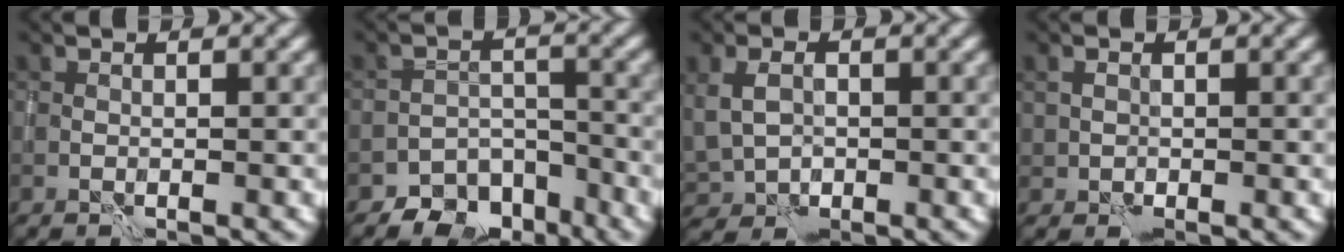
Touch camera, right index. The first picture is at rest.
{"total": 5.3, "force": [-4.3, 2.9, 0.9], "torque": [0.008, -0.005, -0.067]}
{"total": 4.1, "force": [0.1, 3.3, 2.4], "torque": [-0.051, -0.005, 0.017]}
{"total": 0.8, "force": [0.1, 0.8, 0.2], "torque": [-0.003, -0.002, 0.000]}